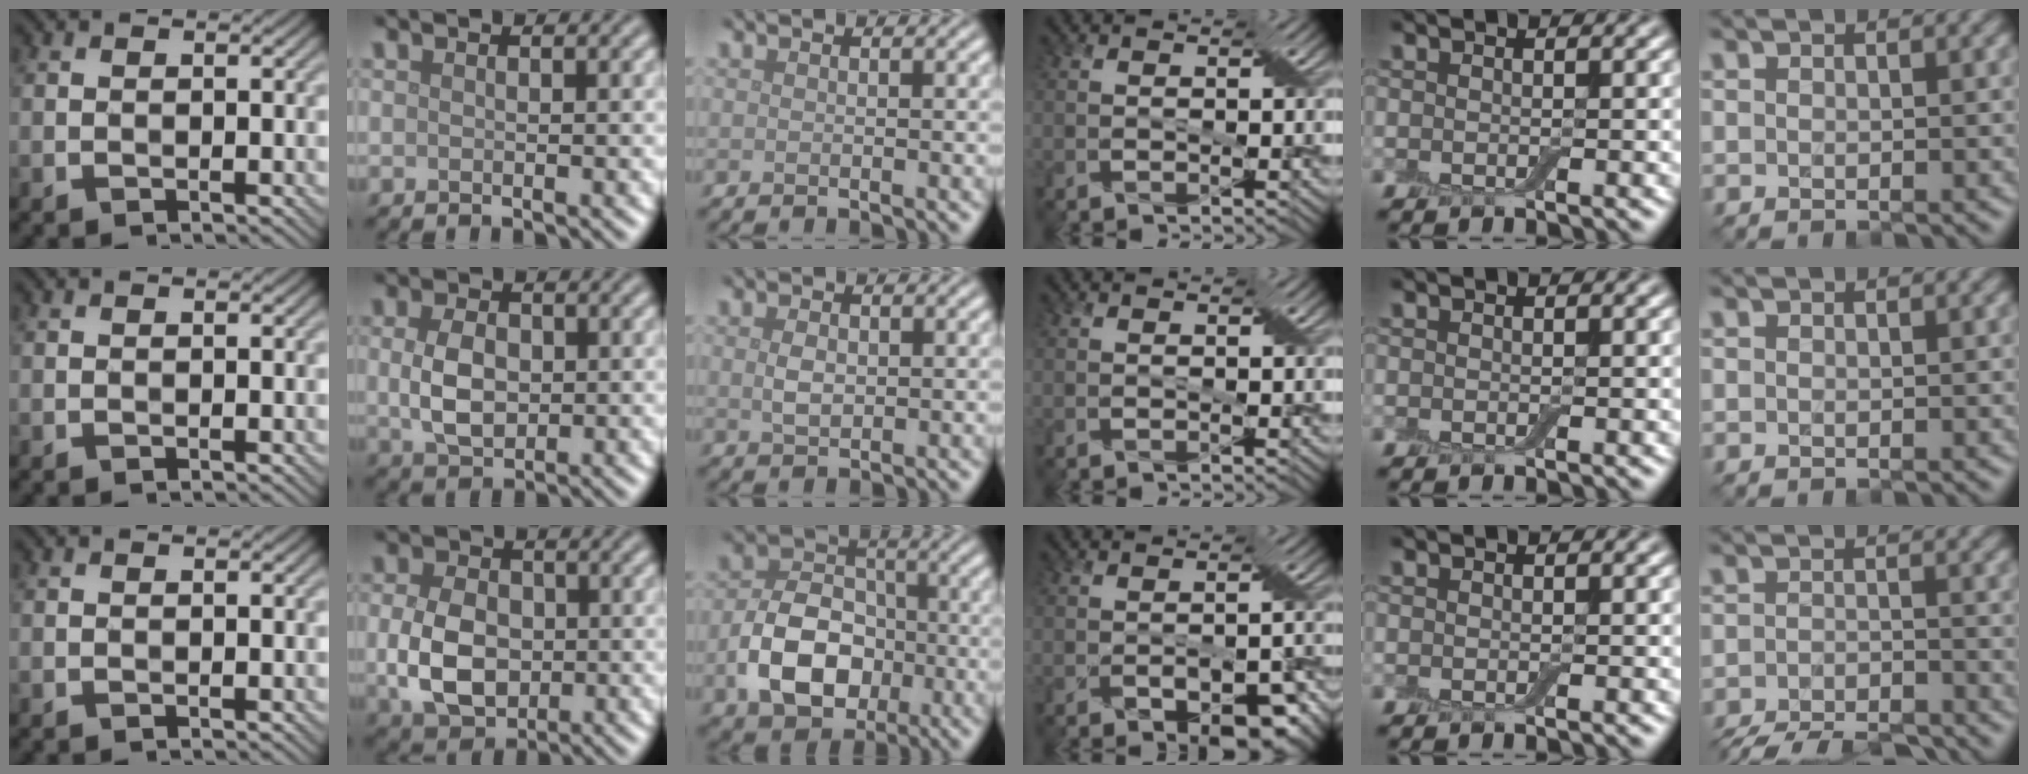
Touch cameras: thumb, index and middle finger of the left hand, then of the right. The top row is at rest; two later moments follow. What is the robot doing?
{"motion": "fold", "object": "apron"}